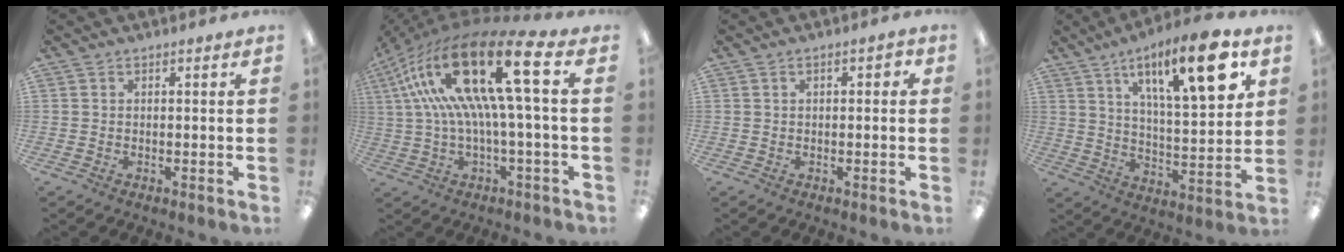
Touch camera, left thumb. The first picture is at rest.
{"total": 25.8, "force": [6.5, 7.9, 23.6], "torque": [-0.457, -0.027, 0.100]}
{"total": 2.2, "force": [0.2, 1.3, 1.8], "torque": [-0.026, 0.004, 0.002]}
{"total": 19.6, "force": [10.2, 6.0, 15.7], "torque": [-0.228, -0.049, 0.154]}